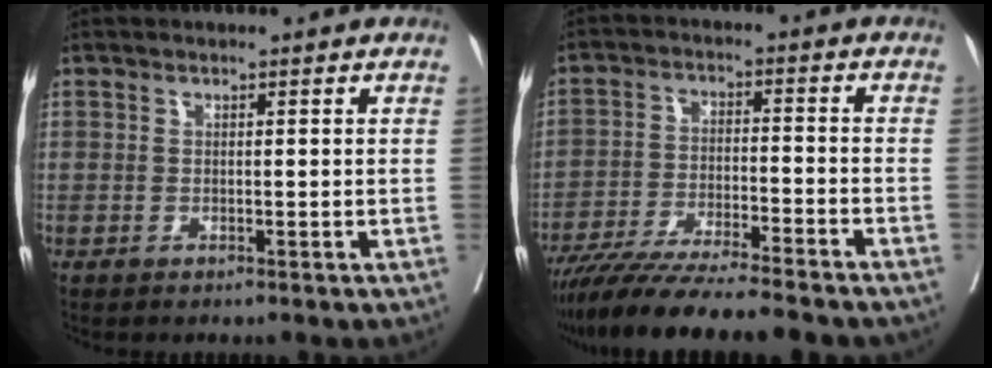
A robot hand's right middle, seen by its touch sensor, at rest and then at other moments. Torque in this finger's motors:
{"motor_torque": [1.09, -1.05, 0.34, 0.16]}